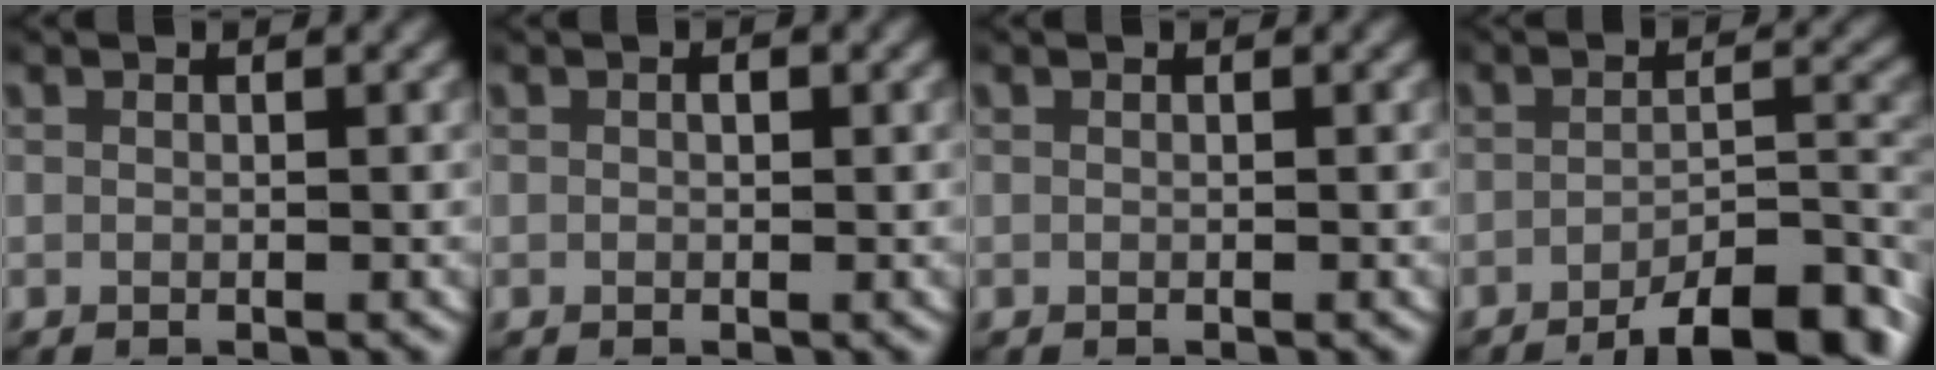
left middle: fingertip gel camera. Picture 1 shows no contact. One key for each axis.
{"total": 0.6, "fx": 0.1, "fy": 0.4, "fz": 0.4, "tx": -0.008, "ty": -0.001, "tz": 0.002}
{"total": 0.0}
{"total": 7.4, "fx": -5.9, "fy": 1.3, "fz": 4.2, "tx": -0.039, "ty": 0.001, "tz": -0.093}